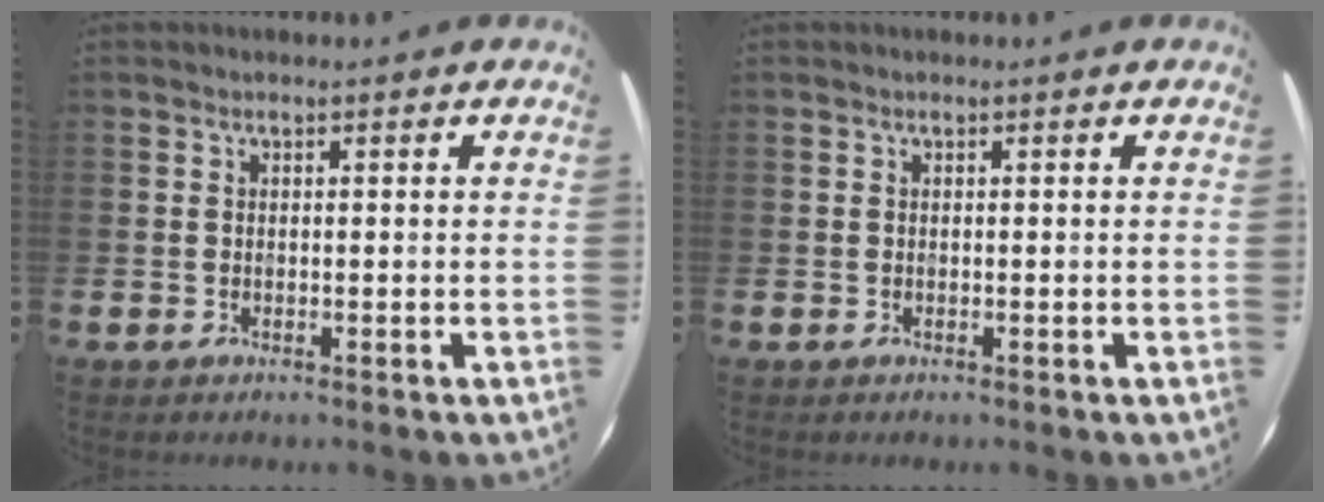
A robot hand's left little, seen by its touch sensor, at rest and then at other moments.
{"total": 0.0}